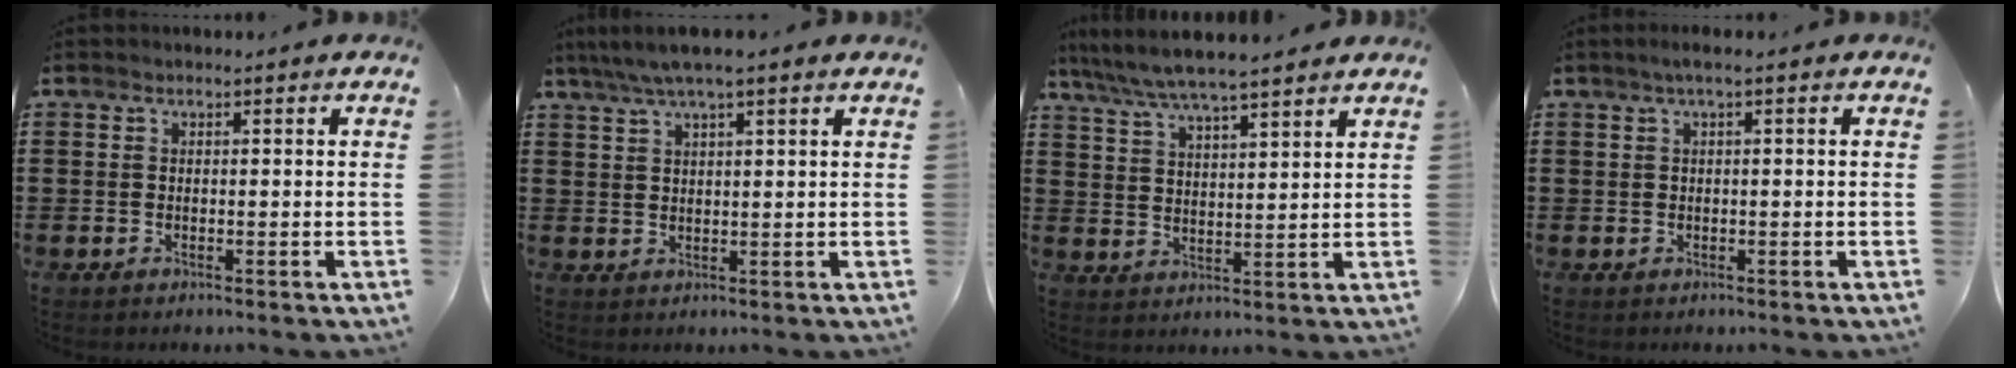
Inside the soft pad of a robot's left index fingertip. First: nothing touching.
{"total": 3.9, "force": [2.8, 0.3, 2.7], "torque": [-0.057, 0.000, 0.049]}
{"total": 5.8, "force": [5.2, 0.4, 2.4], "torque": [-0.067, -0.020, 0.090]}
{"total": 1.3, "force": [0.0, 0.0, 1.3], "torque": [-0.019, -0.003, 0.000]}